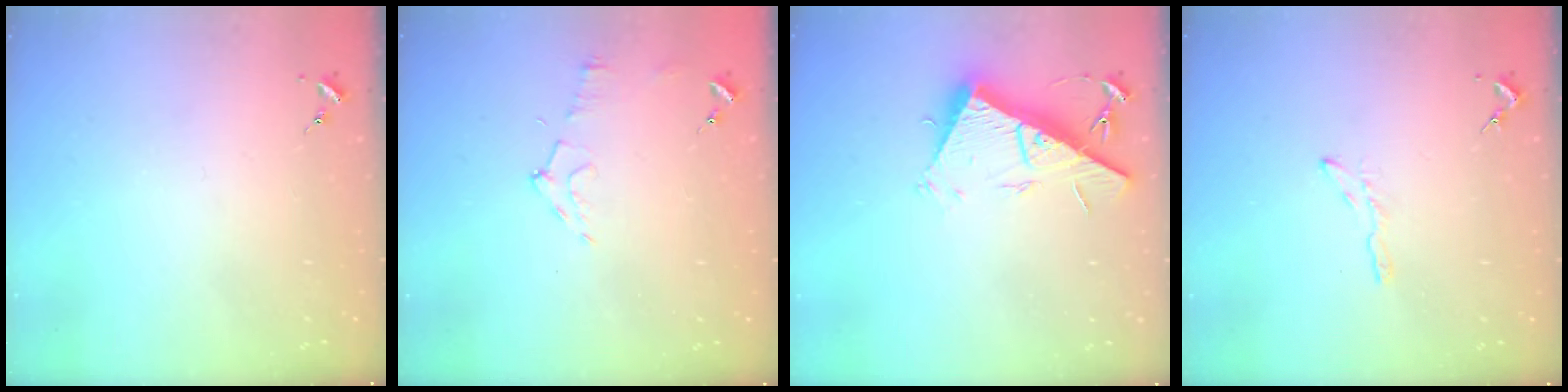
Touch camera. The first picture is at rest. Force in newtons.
{"total": 7.4, "press": 7.4, "slide": 0.7}
{"total": 17.5, "press": 17.5, "slide": 0.4}
{"total": 3.2, "press": 3.2, "slide": 0.3}